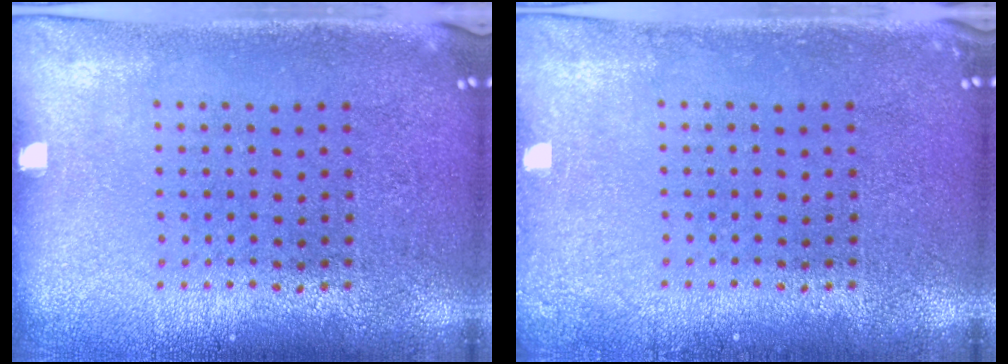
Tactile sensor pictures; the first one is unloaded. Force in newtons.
{"total": 0.8, "press": 0.8, "slide": 0.1}